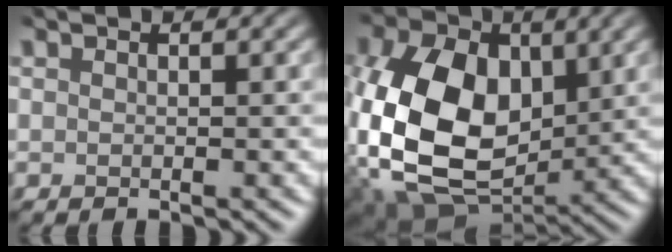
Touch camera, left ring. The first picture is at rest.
{"total": 13.6, "force": [-1.1, 9.1, 10.0], "torque": [-0.233, -0.019, -0.021]}